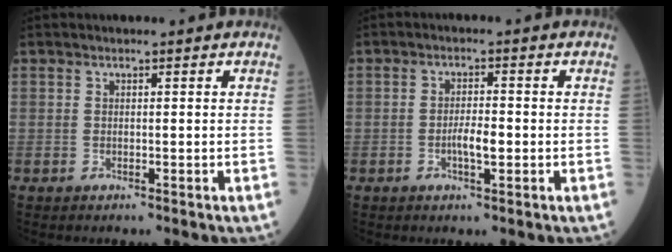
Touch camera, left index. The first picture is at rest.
{"total": 3.3, "force": [-0.8, 0.8, 3.1], "torque": [-0.057, 0.002, -0.013]}